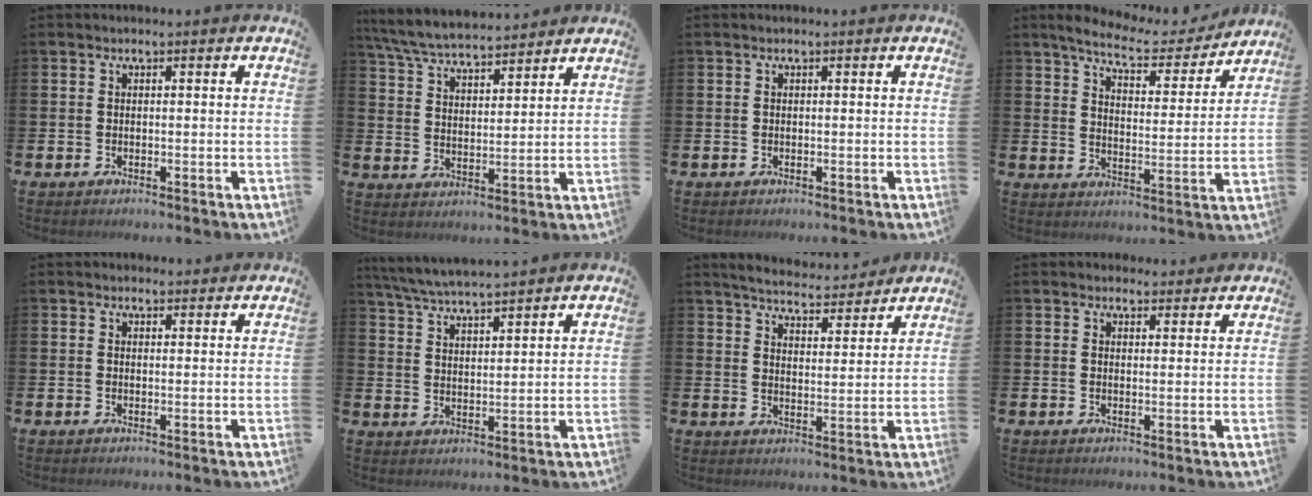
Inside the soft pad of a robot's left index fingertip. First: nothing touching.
{"total": 6.5, "force": [6.3, 0.8, 1.3], "torque": [-0.055, -0.031, 0.114]}
{"total": 0.0}
{"total": 6.9, "force": [6.3, 1.3, 2.4], "torque": [-0.064, -0.045, 0.104]}
{"total": 1.0, "force": [1.0, 0.4, 0.0], "torque": [0.008, 0.001, 0.016]}
{"total": 5.3, "force": [5.2, 0.0, 1.0], "torque": [-0.042, -0.027, 0.094]}
{"total": 5.2, "force": [5.1, 0.6, 0.7], "torque": [-0.030, -0.036, 0.089]}
{"total": 2.0, "force": [1.8, 0.7, -0.2], "torque": [0.009, -0.007, 0.033]}